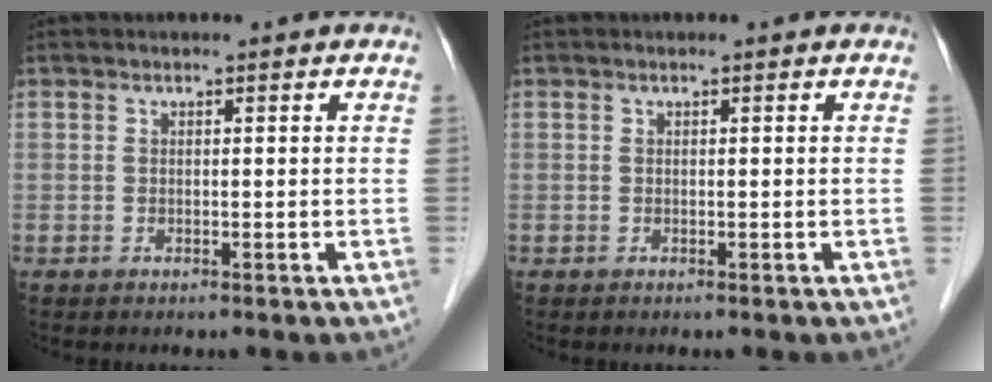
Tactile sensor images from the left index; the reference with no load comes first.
{"total": 0.0}